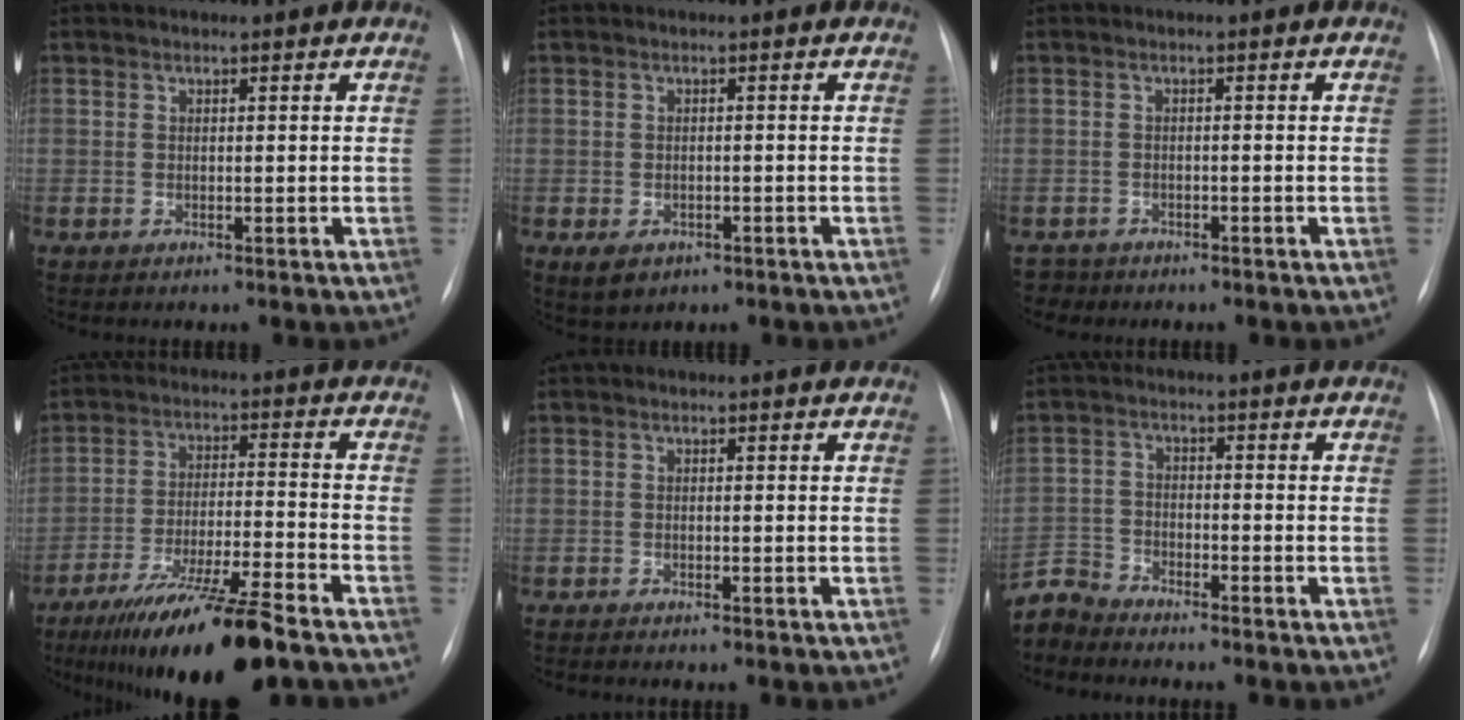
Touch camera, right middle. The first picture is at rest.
{"total": 3.0, "force": [-1.6, 2.0, 1.6], "torque": [-0.031, -0.005, -0.010]}
{"total": 2.0, "force": [-1.7, 0.9, -0.6], "torque": [0.002, -0.003, -0.028]}
{"total": 15.2, "force": [-11.3, 0.0, 10.1], "torque": [-0.180, -0.037, -0.190]}
{"total": 1.6, "force": [-1.5, 0.0, 0.7], "torque": [-0.010, -0.002, -0.020]}
{"total": 5.0, "force": [-5.0, 0.4, -0.4], "torque": [0.009, -0.008, -0.098]}